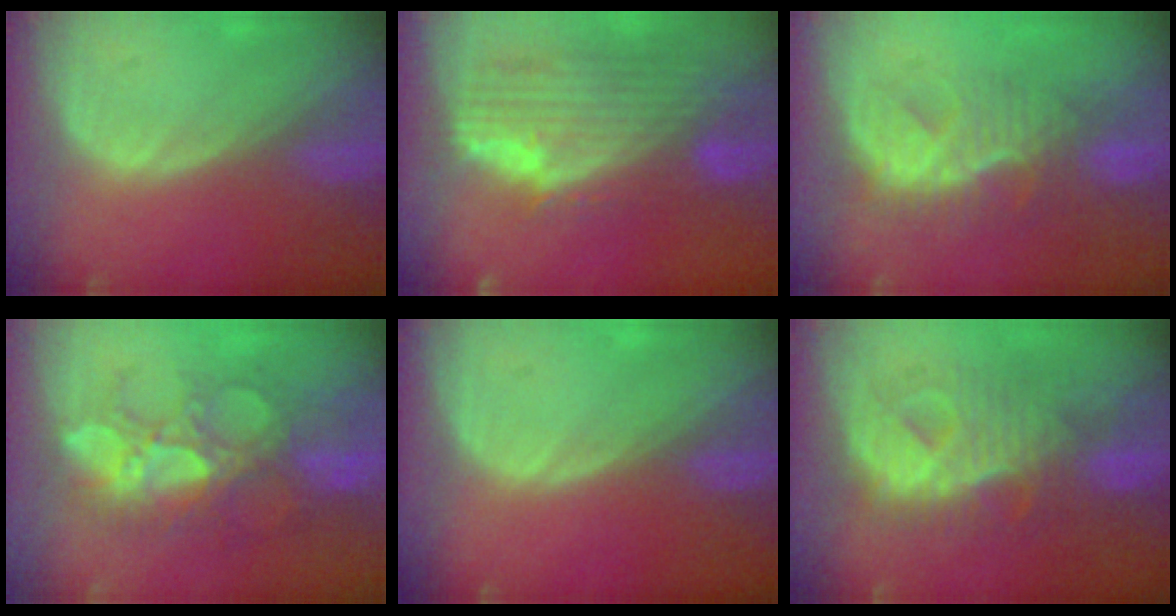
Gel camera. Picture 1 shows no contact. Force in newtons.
{"total": 11.8, "press": 10.0, "slide": 6.2}
{"total": 8.0, "press": 7.9, "slide": 1.3}
{"total": 9.7, "press": 9.3, "slide": 2.6}
{"total": 0.0}
{"total": 9.8, "press": 9.8, "slide": 0.6}